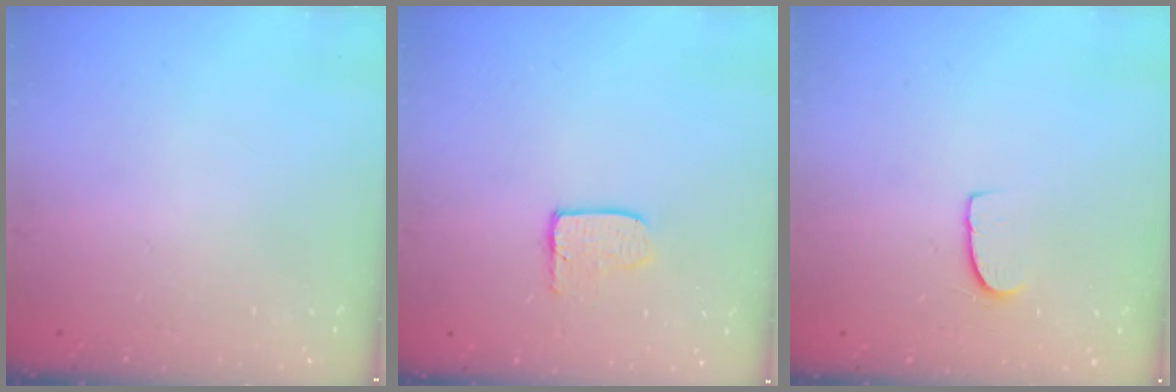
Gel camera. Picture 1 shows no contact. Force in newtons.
{"total": 3.4, "press": 3.4, "slide": 0.3}
{"total": 5.7, "press": 5.6, "slide": 0.5}